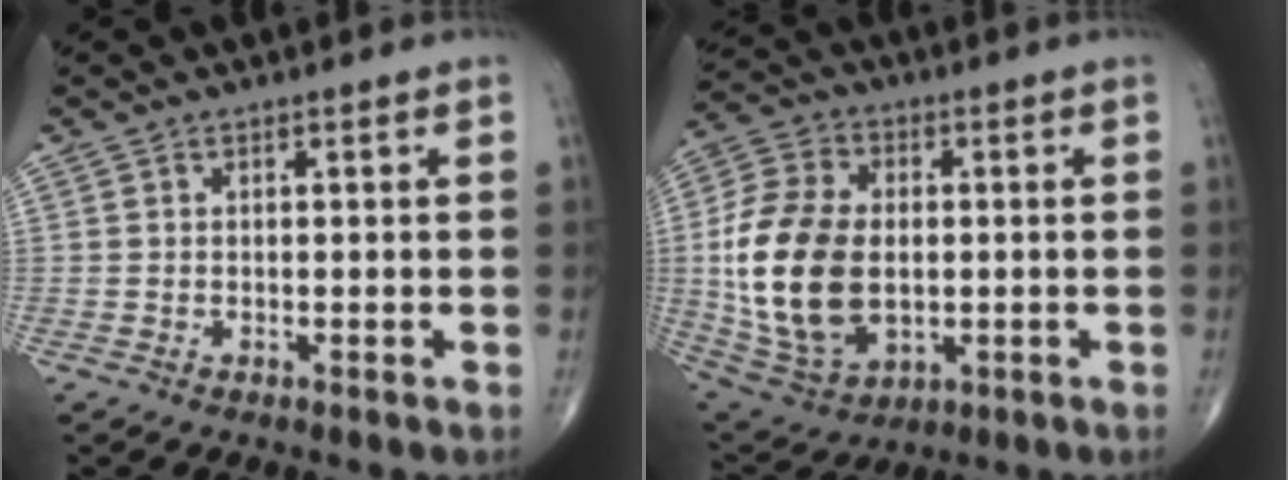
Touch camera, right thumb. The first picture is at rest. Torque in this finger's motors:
{"motor_torque": [0.36, 0.75, 1.71, 0.06, 0.56]}